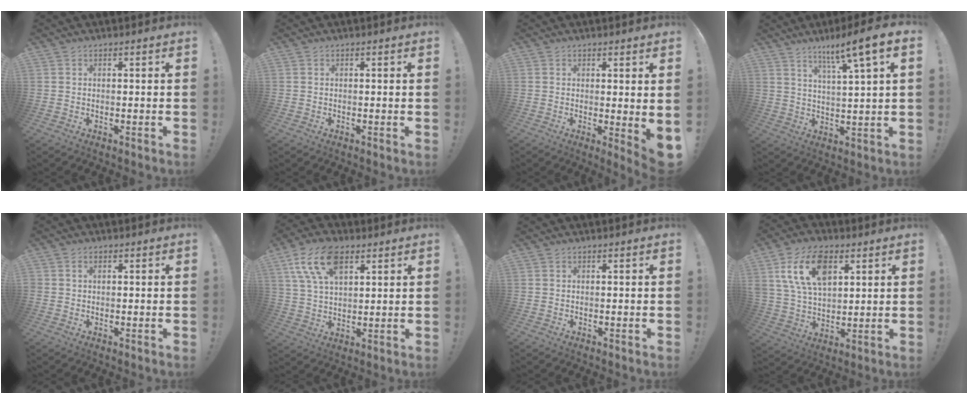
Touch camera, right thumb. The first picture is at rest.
{"total": 0.0}
{"total": 4.7, "force": [1.3, 0.8, 4.4], "torque": [-0.048, -0.022, 0.026]}
{"total": 9.5, "force": [5.9, -0.2, 7.5], "torque": [-0.119, -0.035, 0.087]}
{"total": 0.7, "force": [0.1, 0.7, 0.3], "torque": [-0.013, 0.005, 0.004]}
{"total": 14.3, "force": [7.1, 7.7, 9.8], "torque": [-0.188, -0.018, 0.130]}
{"total": 0.0}
{"total": 15.6, "force": [6.7, 9.6, 10.3], "torque": [-0.197, -0.010, 0.124]}